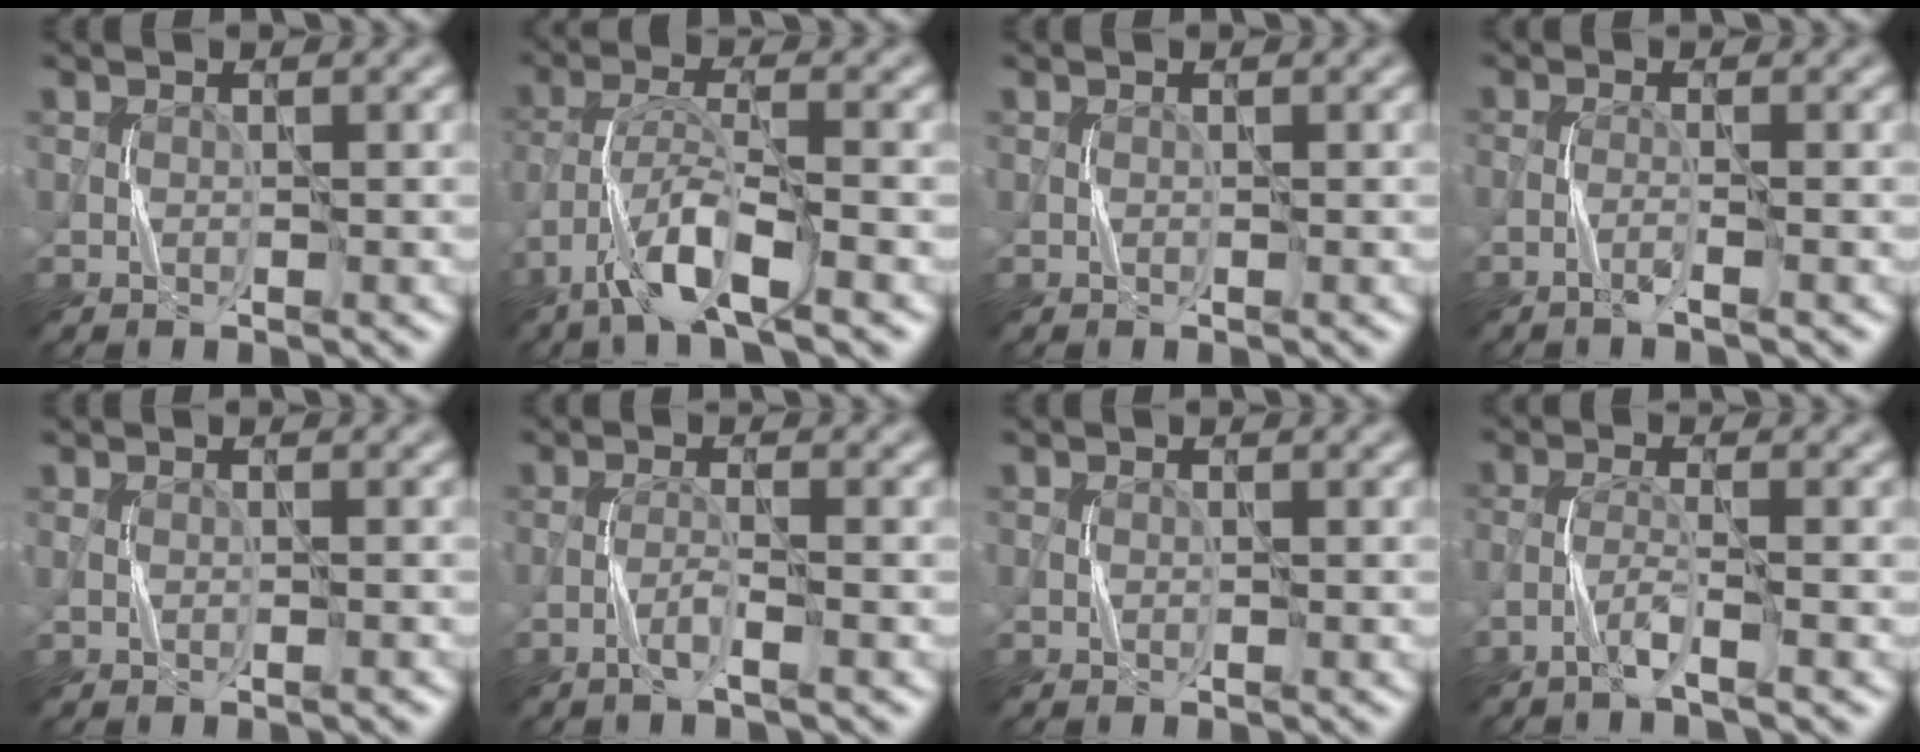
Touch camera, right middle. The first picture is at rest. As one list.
[{"total": 7.4, "force": [-4.7, 1.8, 5.4], "torque": [-0.102, 0.001, -0.089]}, {"total": 0.0}, {"total": 1.4, "force": [-1.0, 0.1, 1.0], "torque": [-0.017, 0.003, -0.029]}, {"total": 0.6, "force": [0.0, 0.3, 0.5], "torque": [-0.003, -0.002, -0.003]}, {"total": 1.6, "force": [-1.0, 0.1, 1.2], "torque": [-0.024, 0.007, -0.027]}, {"total": 0.0}, {"total": 2.2, "force": [-1.6, 0.0, 1.5], "torque": [-0.032, 0.006, -0.039]}]